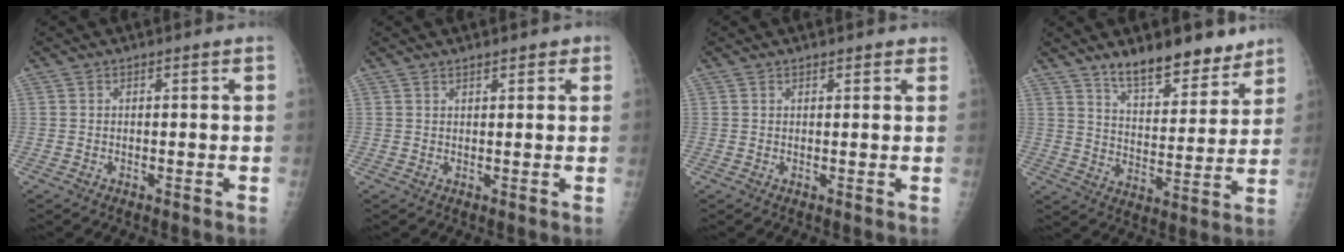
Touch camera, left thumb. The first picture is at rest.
{"total": 2.3, "force": [1.6, 0.9, 1.4], "torque": [-0.009, -0.006, 0.020]}
{"total": 1.6, "force": [1.3, 0.6, 0.7], "torque": [-0.003, -0.002, 0.014]}
{"total": 13.0, "force": [10.2, 5.0, 6.4], "torque": [-0.059, -0.077, 0.167]}